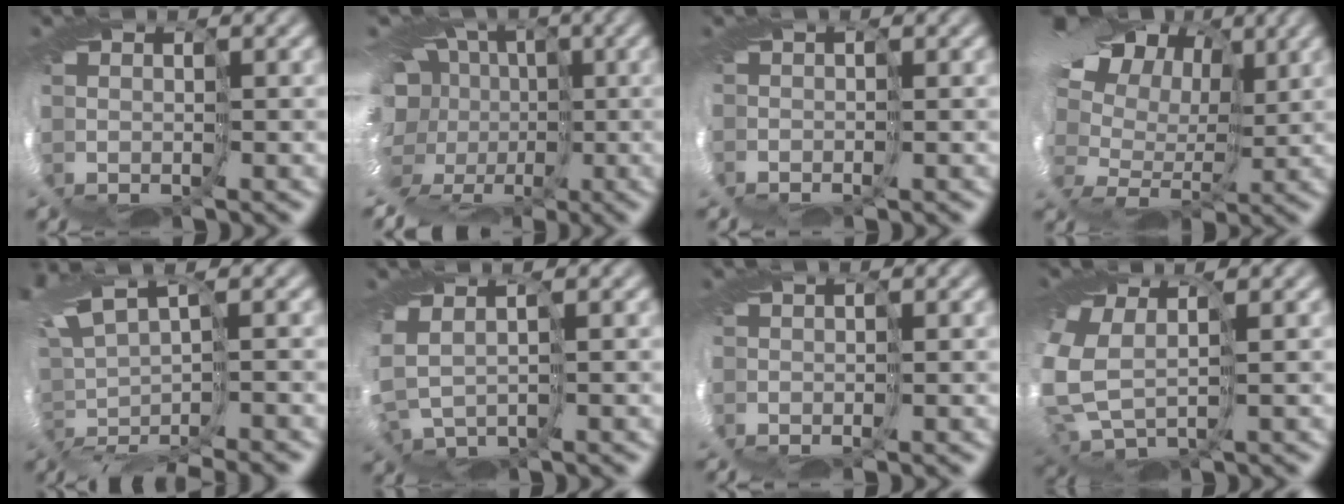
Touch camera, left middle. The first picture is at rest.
{"total": 9.5, "force": [-0.7, 7.7, 5.5], "torque": [-0.111, -0.002, -0.013]}
{"total": 0.9, "force": [-0.5, -0.2, 0.7], "torque": [-0.003, -0.002, -0.012]}
{"total": 15.6, "force": [7.1, 10.1, 9.6], "torque": [-0.210, 0.066, 0.093]}
{"total": 7.4, "force": [-1.4, 1.9, 7.0], "torque": [-0.117, -0.001, 0.012]}
{"total": 3.0, "force": [0.1, 1.9, 2.3], "torque": [-0.062, -0.003, 0.008]}
{"total": 1.2, "force": [-0.4, -0.5, 1.0], "torque": [-0.008, 0.000, -0.013]}
{"total": 6.9, "force": [-0.2, 4.6, 5.2], "torque": [-0.180, -0.025, 0.000]}